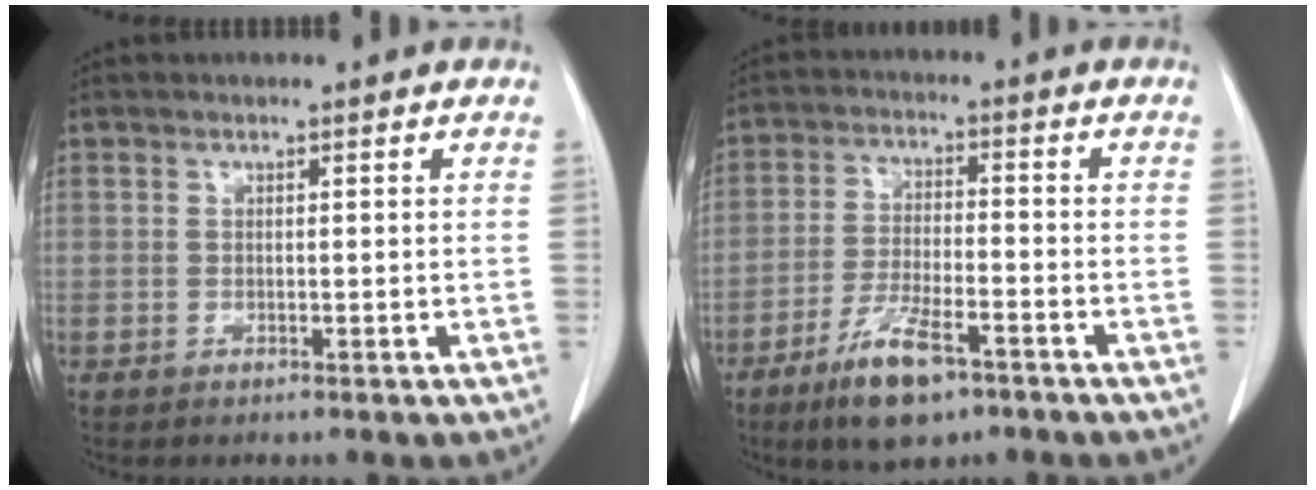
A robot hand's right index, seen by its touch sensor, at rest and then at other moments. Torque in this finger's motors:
{"motor_torque": [0.80, -0.60, 0.26, 0.06]}